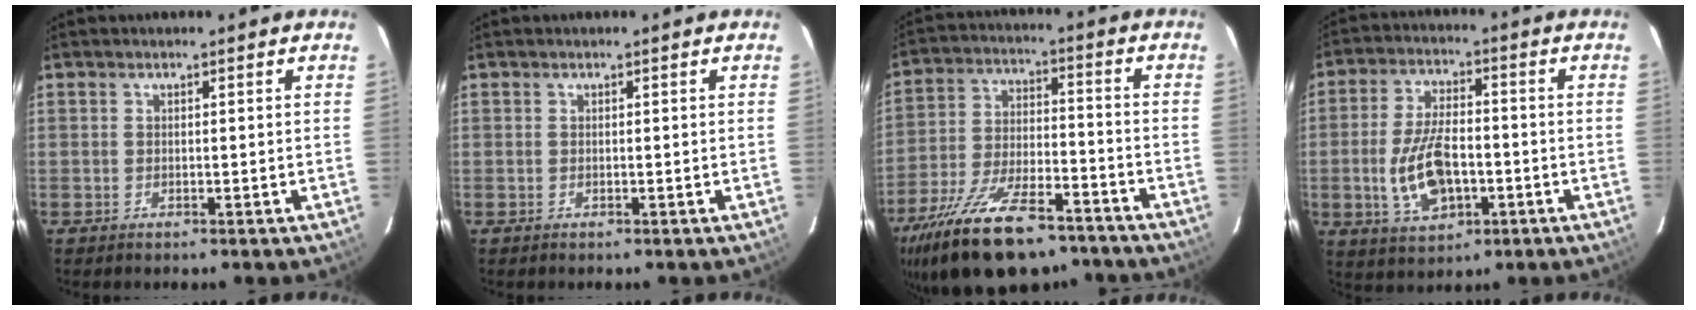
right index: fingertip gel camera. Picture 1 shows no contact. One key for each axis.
{"total": 0.0}
{"total": 22.2, "fx": -16.2, "fy": 8.4, "fz": 12.6, "tx": -0.250, "ty": -0.031, "tz": -0.258}
{"total": 11.6, "fx": -2.8, "fy": 5.9, "fz": 9.5, "tx": -0.196, "ty": 0.001, "tz": -0.041}